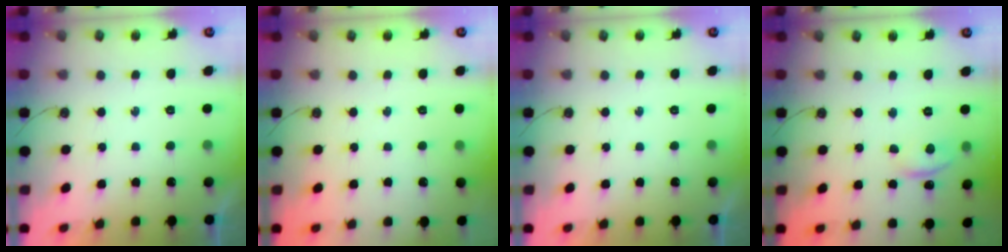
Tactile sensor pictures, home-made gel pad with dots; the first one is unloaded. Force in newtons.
{"total": 0.0}
{"total": 0.0}
{"total": 4.4, "press": 4.4, "slide": 0.4}